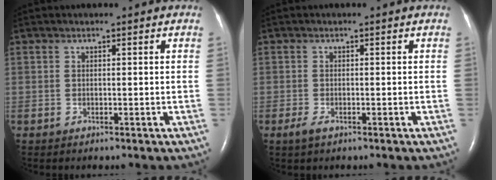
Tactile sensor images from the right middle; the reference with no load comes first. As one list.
[{"total": 1.6, "force": [-1.0, 0.6, 1.2], "torque": [-0.033, -0.003, -0.017]}]